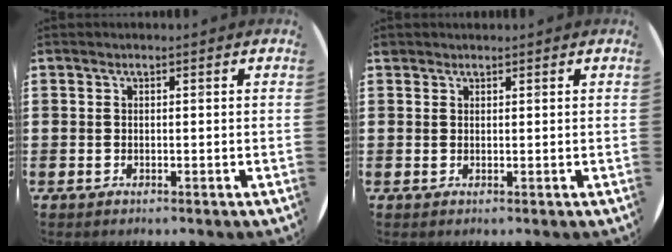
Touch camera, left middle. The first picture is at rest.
{"total": 0.7, "force": [0.7, 0.2, -0.1], "torque": [0.001, 0.001, 0.014]}